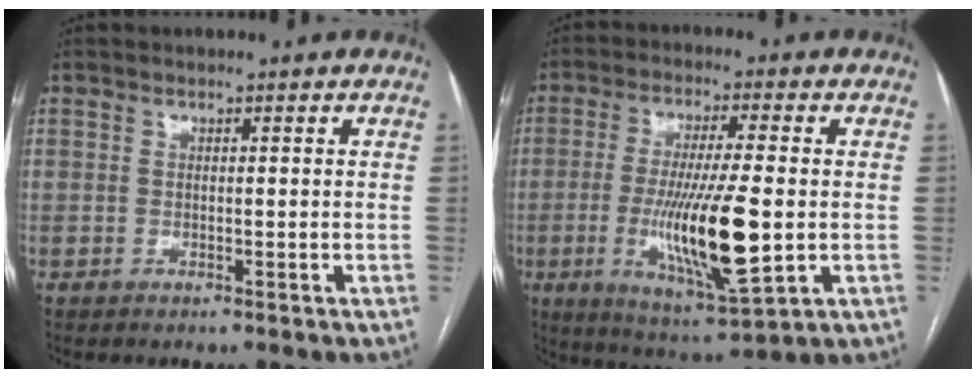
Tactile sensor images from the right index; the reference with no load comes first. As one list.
[{"total": 14.9, "force": [-2.2, 1.8, 14.6], "torque": [-0.272, -0.025, -0.032]}]